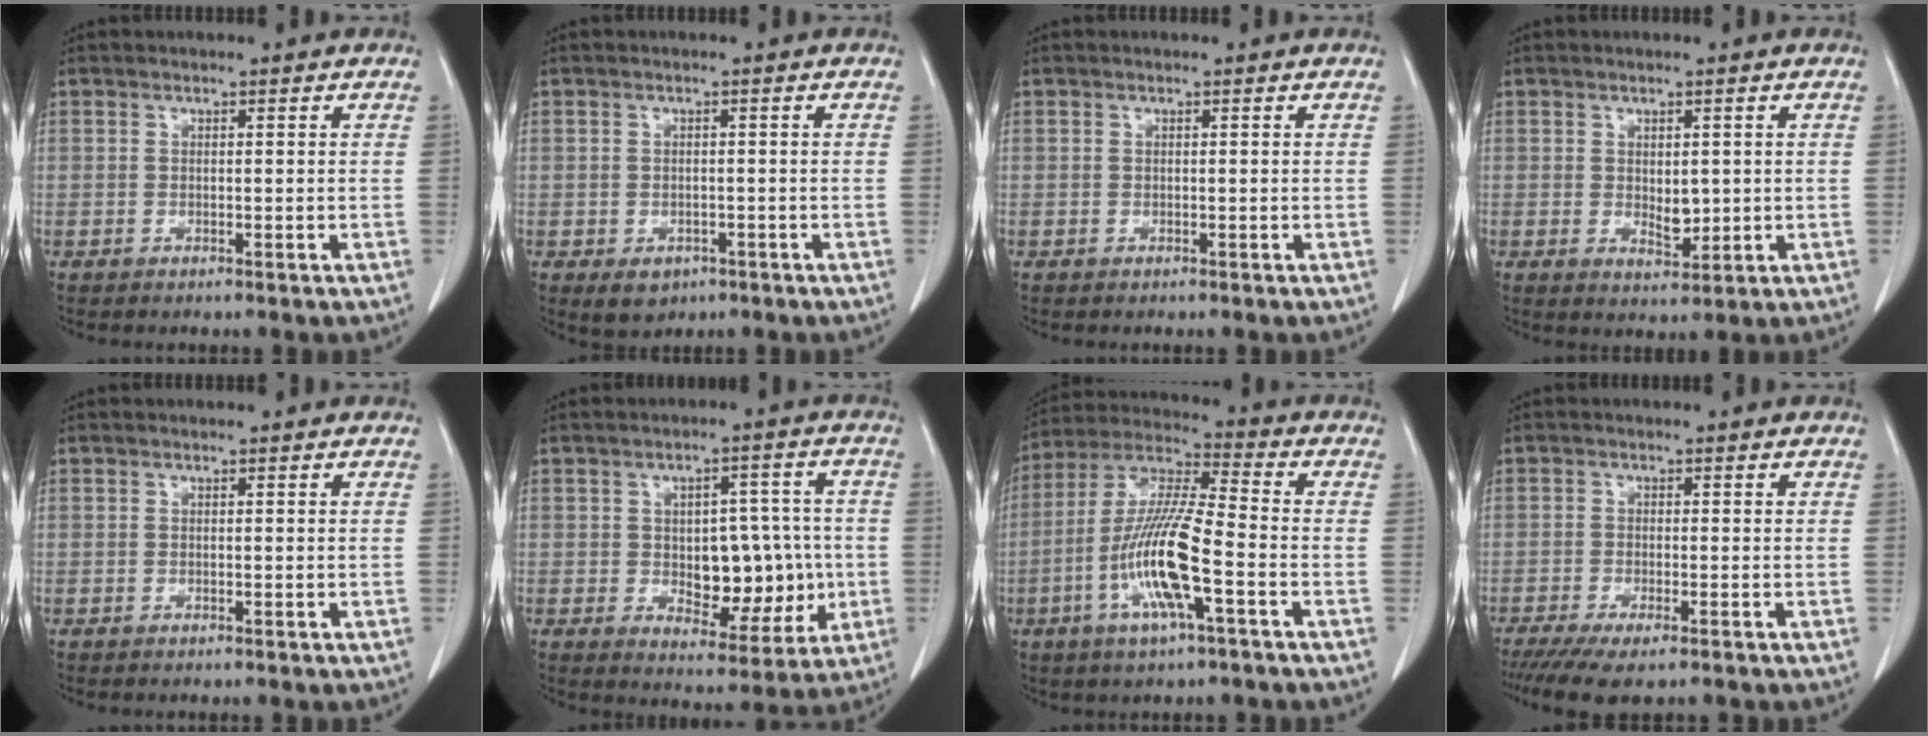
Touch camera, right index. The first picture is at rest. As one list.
[{"total": 3.3, "force": [-1.6, 2.5, 1.4], "torque": [-0.015, 0.001, -0.011]}, {"total": 0.0}, {"total": 3.2, "force": [0.2, 1.7, 2.7], "torque": [-0.042, -0.009, 0.011]}, {"total": 0.0}, {"total": 11.1, "force": [-0.8, 6.1, 9.2], "torque": [-0.118, 0.016, 0.003]}, {"total": 13.8, "force": [-4.2, 1.4, 13.1], "torque": [-0.268, -0.005, -0.084]}, {"total": 7.1, "force": [-5.4, 1.4, 4.4], "torque": [-0.068, -0.016, -0.084]}]